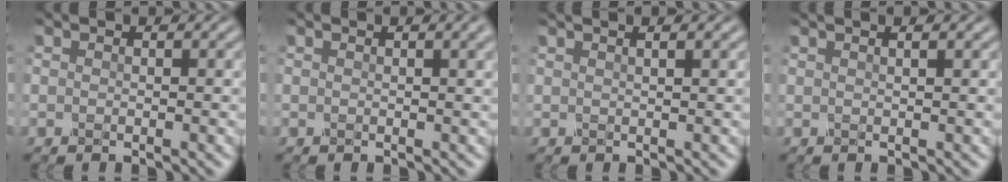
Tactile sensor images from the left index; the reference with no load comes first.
{"total": 1.9, "force": [1.0, 0.4, 1.5], "torque": [-0.022, 0.005, 0.019]}
{"total": 2.1, "force": [1.4, 0.6, 1.5], "torque": [-0.003, 0.009, -0.005]}
{"total": 1.7, "force": [1.1, 0.4, 1.2], "torque": [-0.002, 0.006, -0.002]}